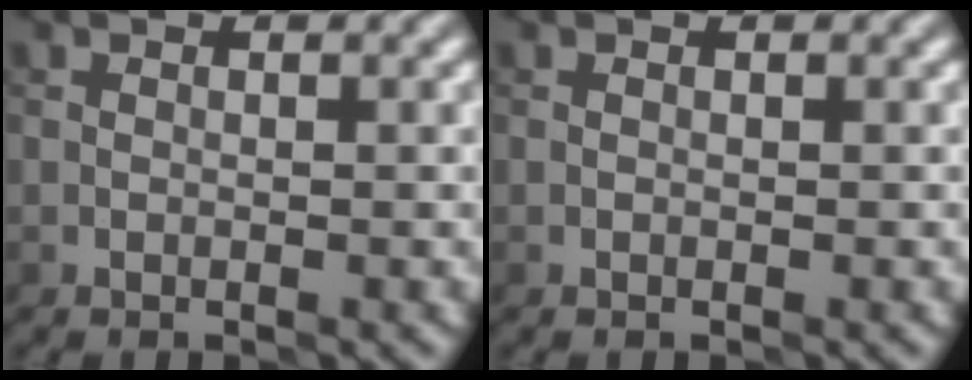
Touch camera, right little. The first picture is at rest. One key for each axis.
{"total": 0.0}